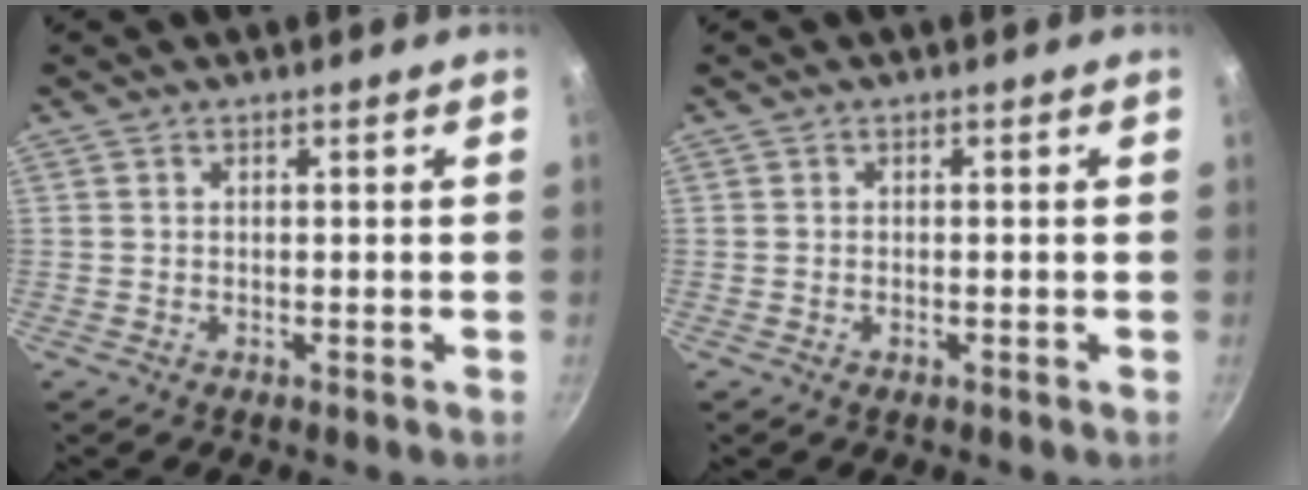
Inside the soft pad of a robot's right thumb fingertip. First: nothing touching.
{"total": 0.7, "force": [-0.3, 0.3, 0.5], "torque": [-0.010, 0.002, -0.005]}